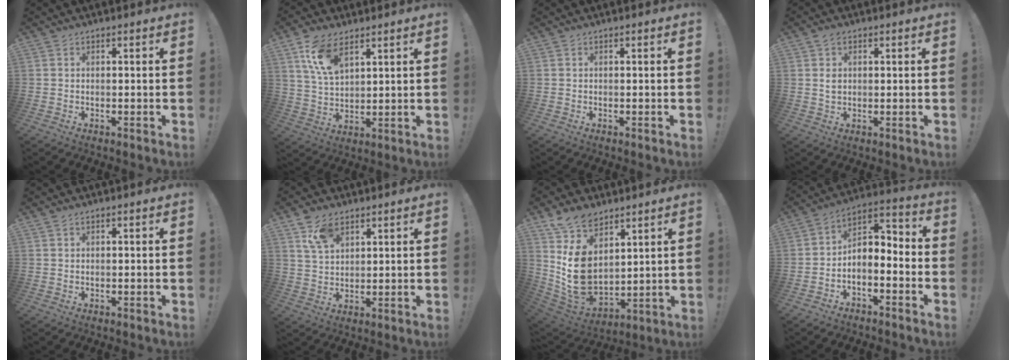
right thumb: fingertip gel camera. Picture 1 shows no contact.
{"total": 10.8, "force": [6.4, 5.6, 6.6], "torque": [-0.124, -0.017, 0.123]}
{"total": 0.0}
{"total": 2.6, "force": [1.0, 1.9, 1.6], "torque": [-0.019, 0.000, 0.015]}
{"total": 0.7, "force": [0.7, 0.2, 0.0], "torque": [-0.003, 0.002, 0.013]}
{"total": 8.5, "force": [5.3, 5.1, 4.3], "torque": [-0.079, -0.015, 0.104]}
{"total": 15.8, "force": [5.4, 10.8, 10.2], "torque": [-0.213, -0.040, 0.108]}
{"total": 4.1, "force": [-2.7, 2.9, 1.2], "torque": [-0.011, 0.003, -0.046]}